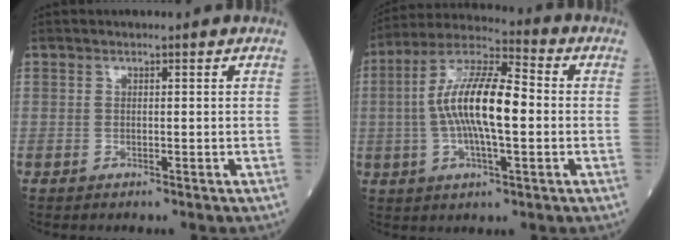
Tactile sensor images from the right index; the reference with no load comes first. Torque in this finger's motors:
{"motor_torque": [2.14, 0.00, 1.06, 0.21]}